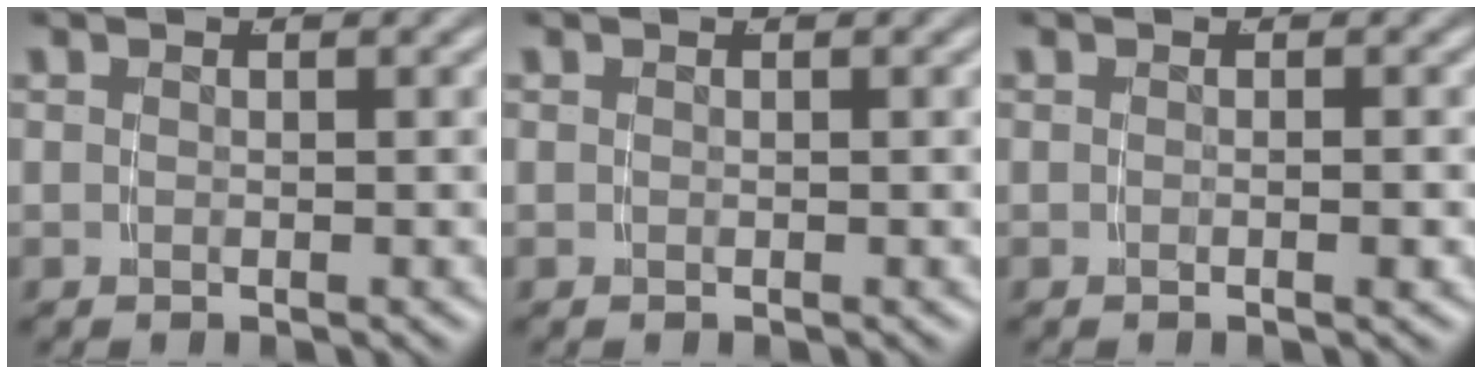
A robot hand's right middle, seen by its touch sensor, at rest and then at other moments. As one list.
[{"total": 0.0}, {"total": 0.7, "force": [-0.3, -0.5, 0.3], "torque": [-0.004, 0.004, -0.006]}]